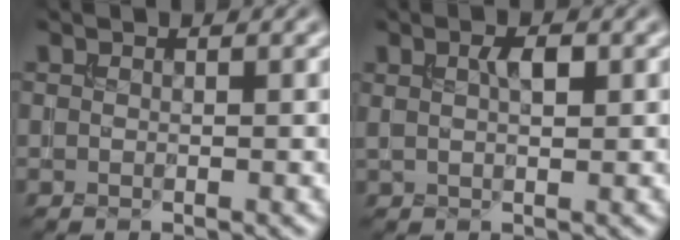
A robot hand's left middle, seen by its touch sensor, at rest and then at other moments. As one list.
[{"total": 2.1, "force": [0.7, 0.7, 1.8], "torque": [-0.035, 0.001, 0.013]}]